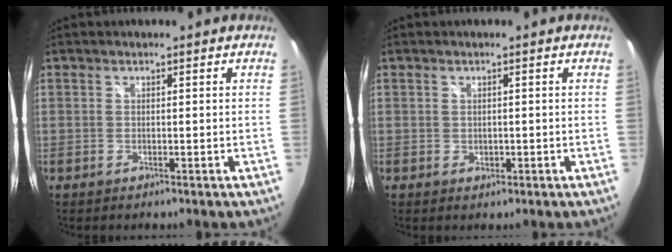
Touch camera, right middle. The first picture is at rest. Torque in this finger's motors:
{"motor_torque": [-0.13, -0.10, 0.04, 0.00]}